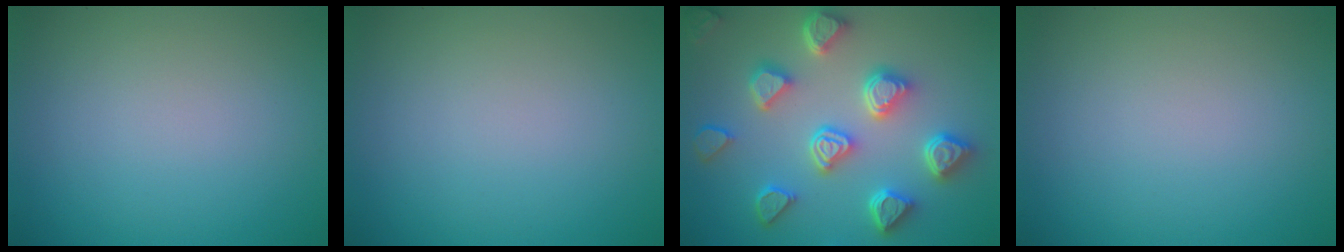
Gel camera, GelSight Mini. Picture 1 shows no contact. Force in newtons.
{"total": 0.0}
{"total": 7.0, "press": 6.0, "slide": 3.6}
{"total": 0.0}